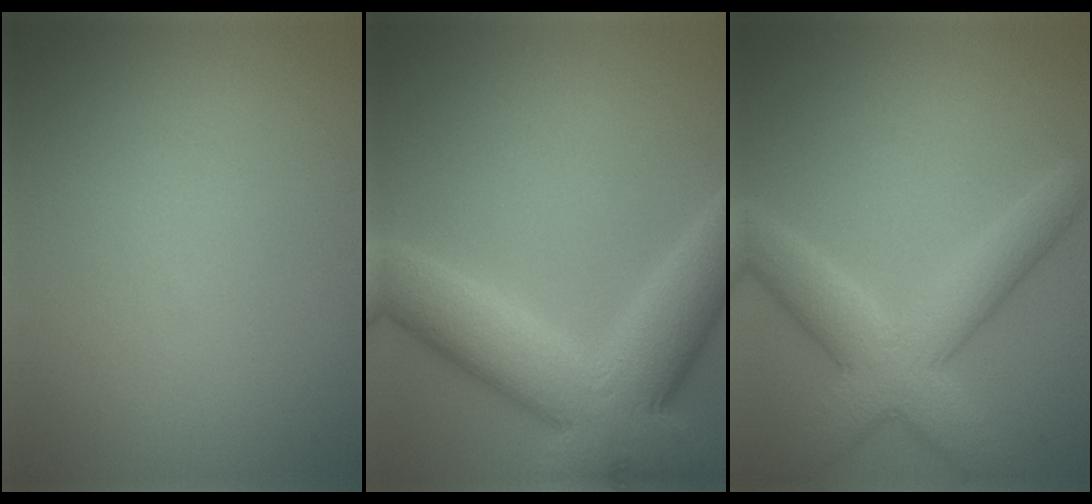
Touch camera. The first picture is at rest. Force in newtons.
{"total": 10.6, "press": 10.6, "slide": 0.5}
{"total": 6.6, "press": 6.5, "slide": 0.3}